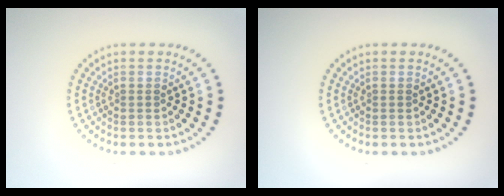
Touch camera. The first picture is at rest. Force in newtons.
{"total": 0.0}